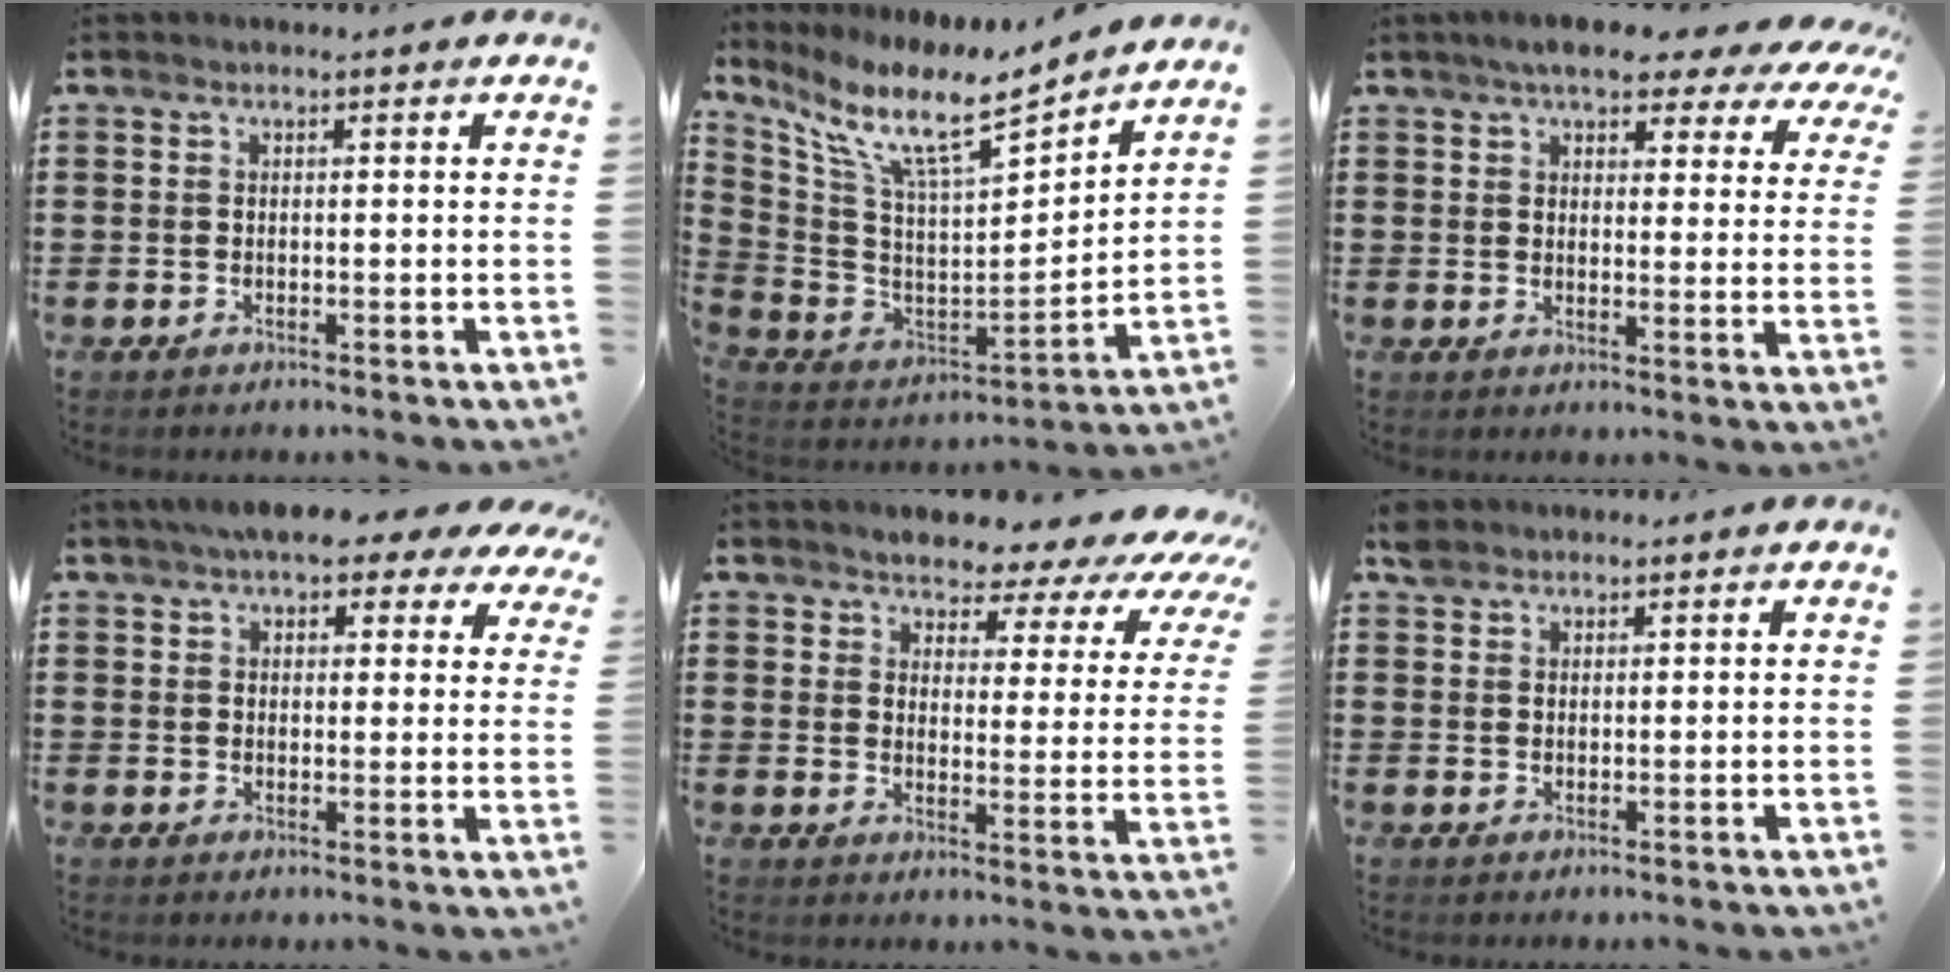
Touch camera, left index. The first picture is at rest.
{"total": 10.2, "force": [7.7, 1.5, 6.6], "torque": [-0.158, -0.052, 0.125]}
{"total": 6.4, "force": [5.4, 2.0, 2.8], "torque": [-0.061, -0.016, 0.092]}
{"total": 6.2, "force": [5.0, 2.1, 3.0], "torque": [-0.061, -0.008, 0.086]}
{"total": 4.3, "force": [4.1, 1.2, 0.9], "torque": [-0.035, -0.034, 0.064]}
{"total": 2.3, "force": [1.9, 1.2, 0.5], "torque": [-0.016, 0.005, 0.038]}